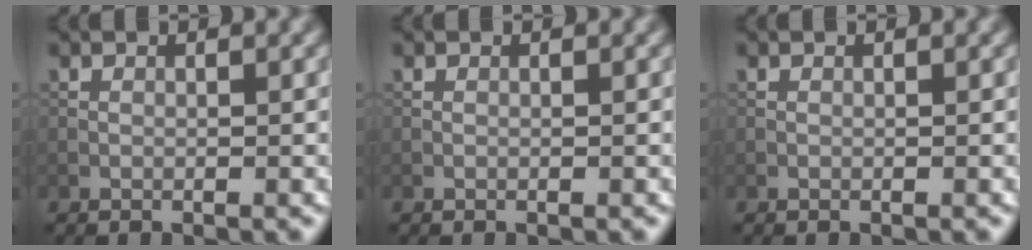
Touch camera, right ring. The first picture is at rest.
{"total": 0.0}
{"total": 0.0}